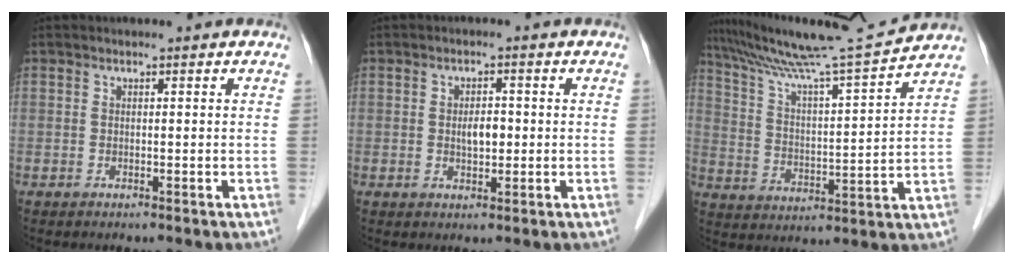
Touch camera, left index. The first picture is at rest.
{"total": 2.8, "force": [-0.1, 1.3, 2.4], "torque": [-0.042, 0.002, 0.000]}
{"total": 15.7, "force": [14.6, -2.4, 5.4], "torque": [-0.105, -0.022, 0.236]}